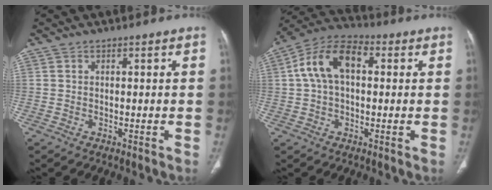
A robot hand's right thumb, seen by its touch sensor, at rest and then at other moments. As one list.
[{"total": 11.7, "force": [2.1, 7.0, 9.2], "torque": [-0.169, 0.036, 0.028]}]